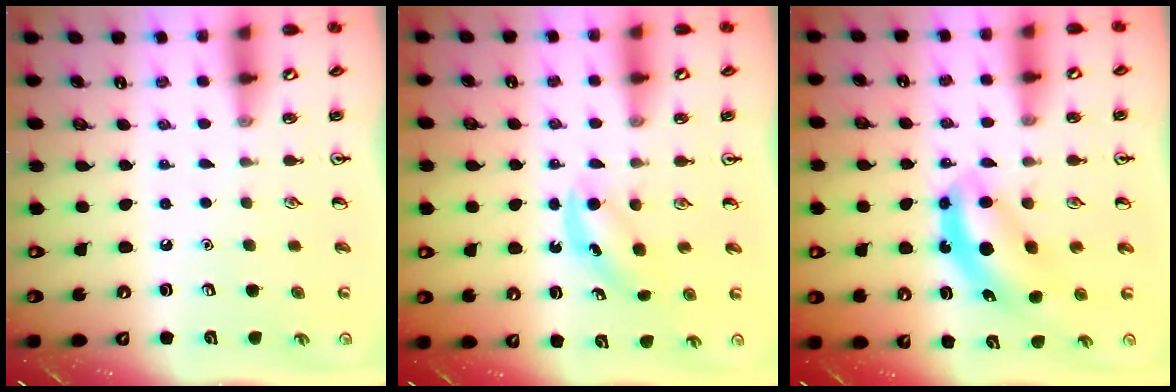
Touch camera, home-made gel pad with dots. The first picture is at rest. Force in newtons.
{"total": 4.0, "press": 4.0, "slide": 0.8}
{"total": 5.7, "press": 5.6, "slide": 1.3}